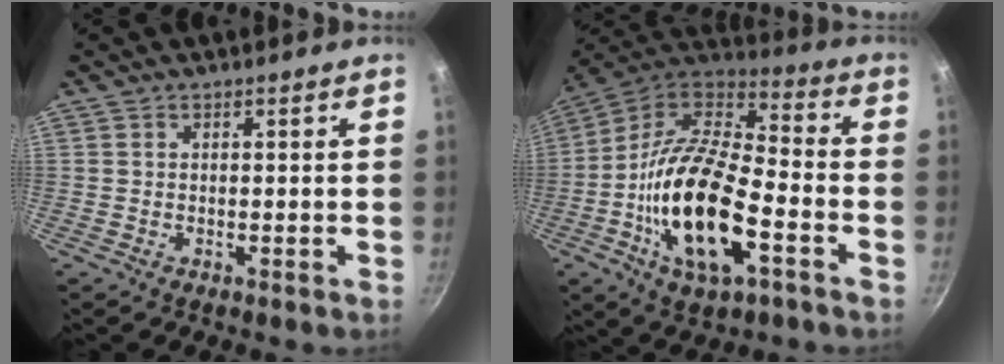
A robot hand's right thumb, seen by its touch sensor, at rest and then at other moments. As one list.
[{"total": 23.0, "force": [-6.9, 10.1, 19.5], "torque": [-0.359, 0.033, -0.141]}]